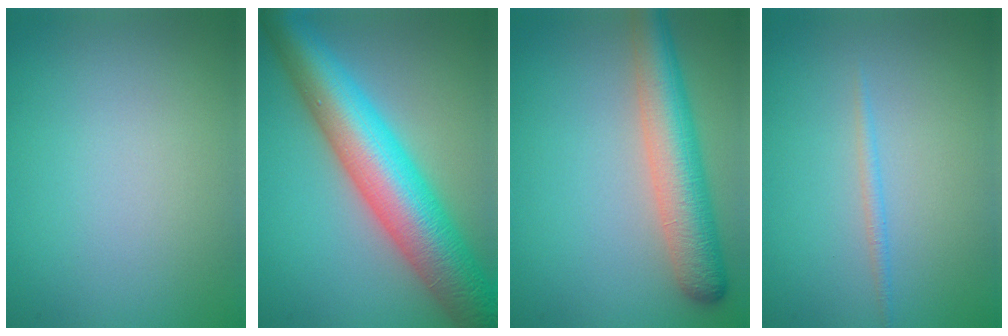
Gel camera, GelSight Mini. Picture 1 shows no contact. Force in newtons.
{"total": 11.0, "press": 10.9, "slide": 0.3}
{"total": 6.2, "press": 6.2, "slide": 0.4}
{"total": 0.9, "press": 0.9, "slide": 0.1}